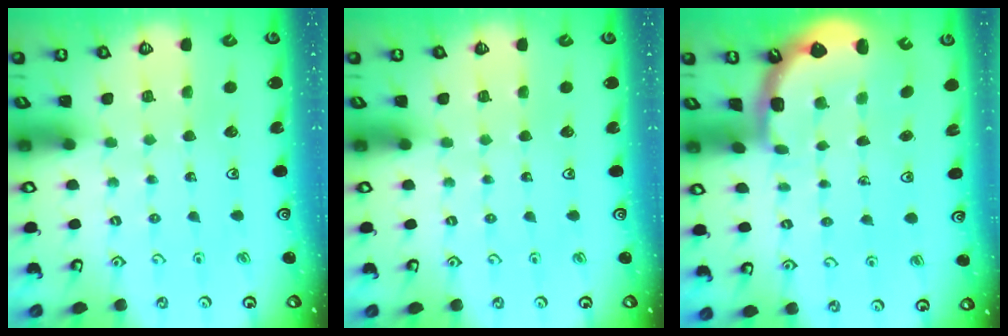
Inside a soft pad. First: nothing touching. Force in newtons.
{"total": 0.0}
{"total": 2.5, "press": 1.6, "slide": 1.9}